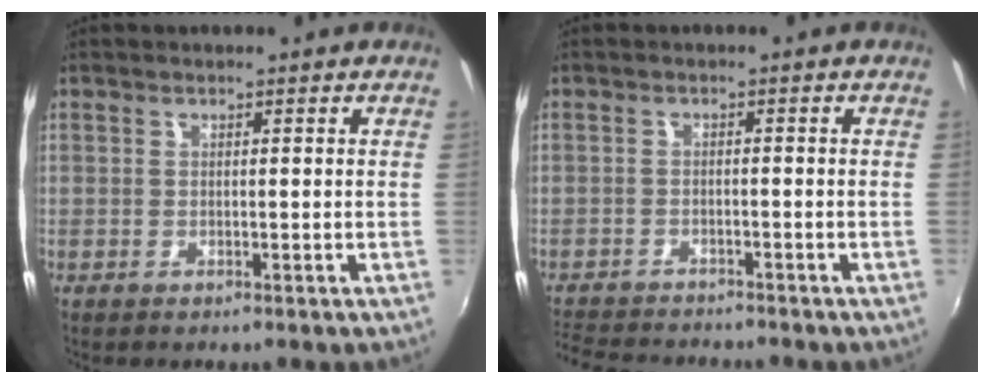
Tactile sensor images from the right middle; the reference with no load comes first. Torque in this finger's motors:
{"motor_torque": [0.97, -1.17, 0.15, 0.07]}